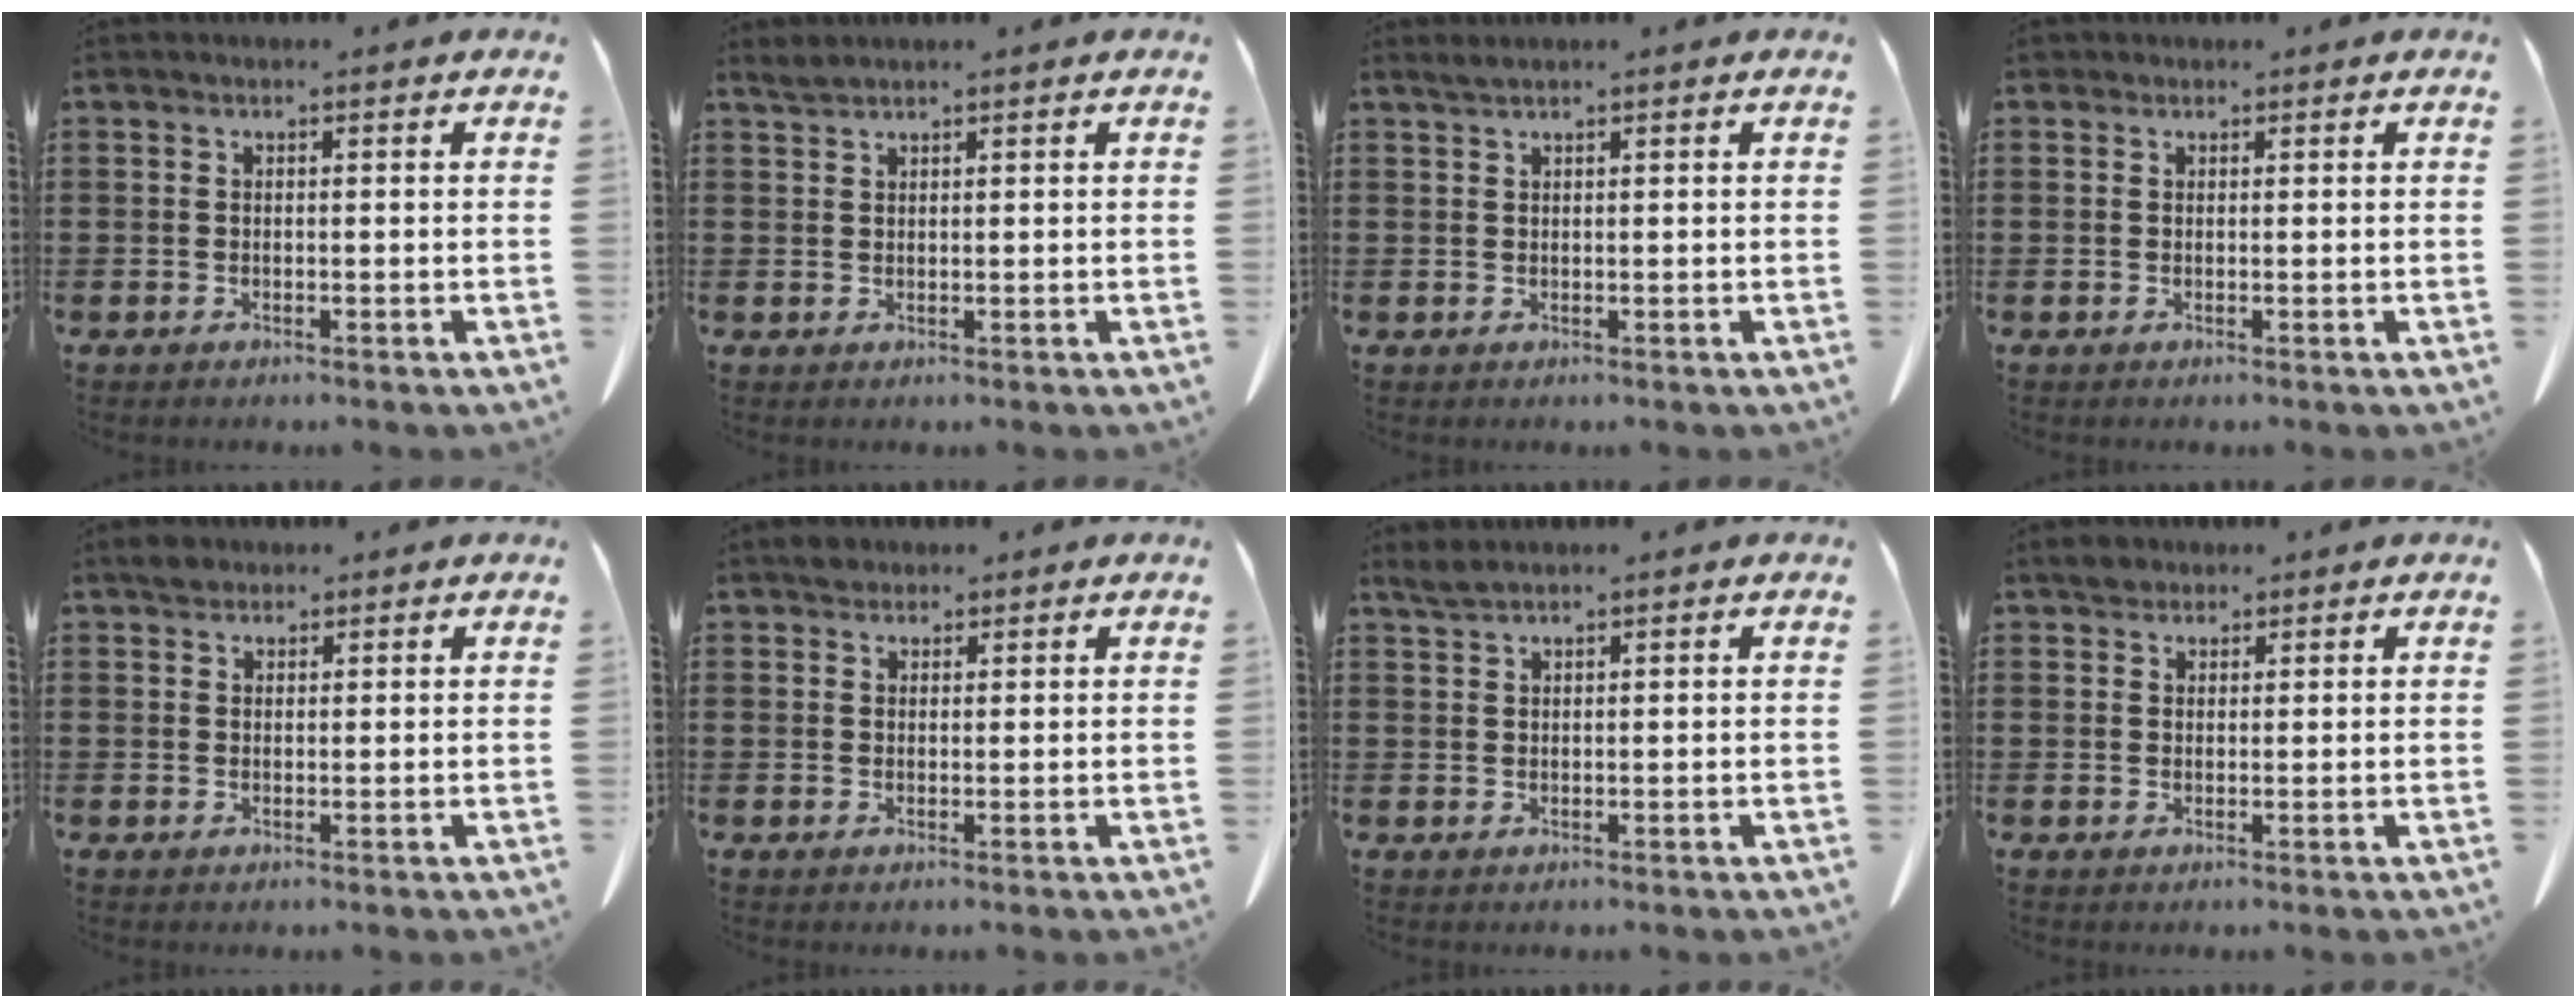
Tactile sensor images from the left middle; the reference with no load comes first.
{"total": 1.2, "force": [1.1, 0.1, 0.4], "torque": [-0.012, -0.001, 0.022]}
{"total": 1.0, "force": [0.8, -0.1, 0.5], "torque": [-0.011, -0.001, 0.016]}
{"total": 0.5, "force": [0.3, 0.4, 0.1], "torque": [-0.005, 0.004, 0.005]}
{"total": 1.8, "force": [1.5, 0.9, 0.4], "torque": [-0.005, 0.001, 0.027]}
{"total": 1.9, "force": [1.6, 1.0, 0.2], "torque": [-0.001, 0.002, 0.031]}
{"total": 1.6, "force": [1.4, 0.1, 0.8], "torque": [-0.019, 0.000, 0.026]}
{"total": 1.9, "force": [1.6, 0.9, 0.2], "torque": [-0.010, 0.005, 0.032]}